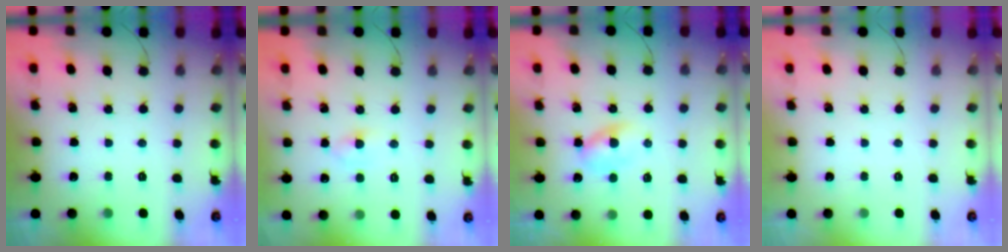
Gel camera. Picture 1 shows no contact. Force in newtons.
{"total": 3.5, "press": 3.3, "slide": 1.1}
{"total": 4.0, "press": 3.8, "slide": 1.1}
{"total": 0.0}